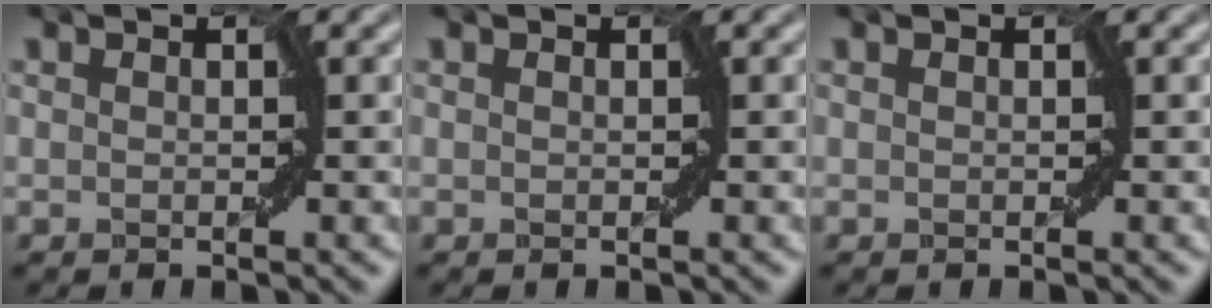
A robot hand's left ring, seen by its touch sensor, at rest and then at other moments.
{"total": 0.0}
{"total": 0.0}